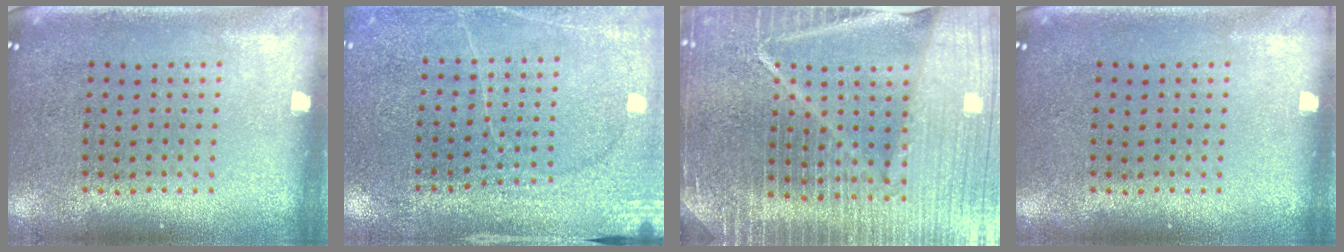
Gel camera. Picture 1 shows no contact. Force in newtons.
{"total": 2.7, "press": 2.7, "slide": 0.4}
{"total": 6.6, "press": 5.7, "slide": 3.4}
{"total": 0.0}